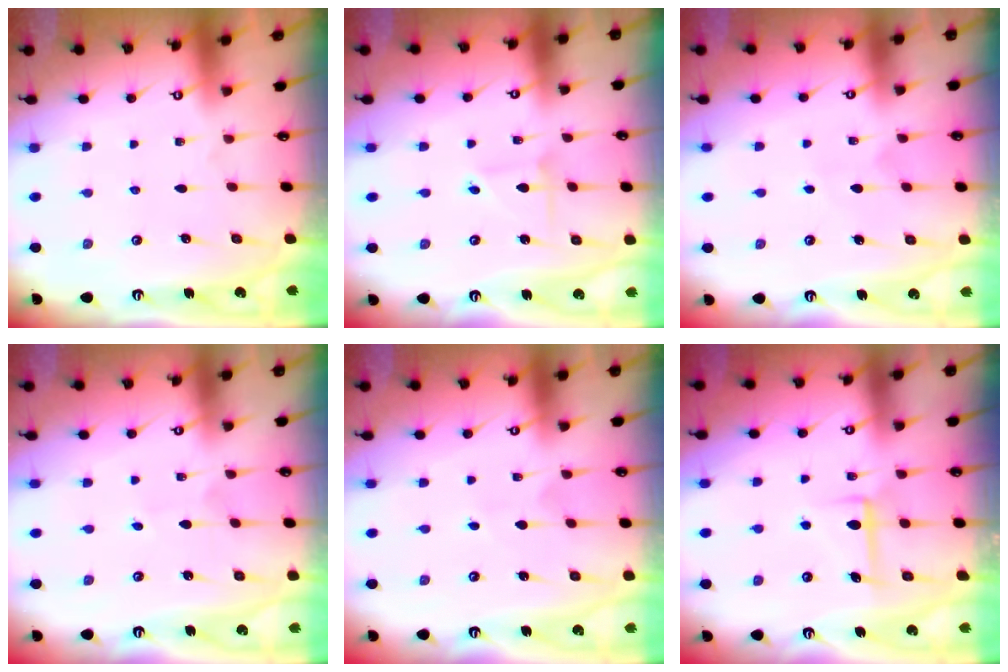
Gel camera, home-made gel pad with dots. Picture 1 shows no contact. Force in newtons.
{"total": 2.1, "press": 2.1, "slide": 0.1}
{"total": 3.9, "press": 3.9, "slide": 0.2}
{"total": 2.2, "press": 2.1, "slide": 0.2}
{"total": 2.2, "press": 2.2, "slide": 0.2}
{"total": 5.9, "press": 5.8, "slide": 0.4}